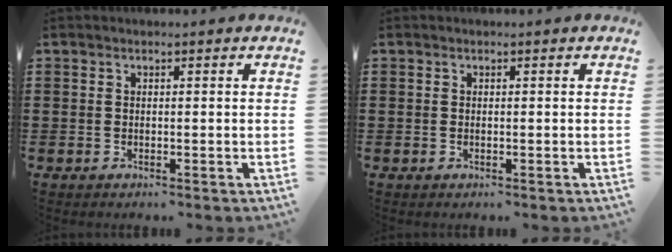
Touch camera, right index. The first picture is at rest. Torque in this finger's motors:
{"motor_torque": [0.84, 1.30, 0.00, 0.01]}